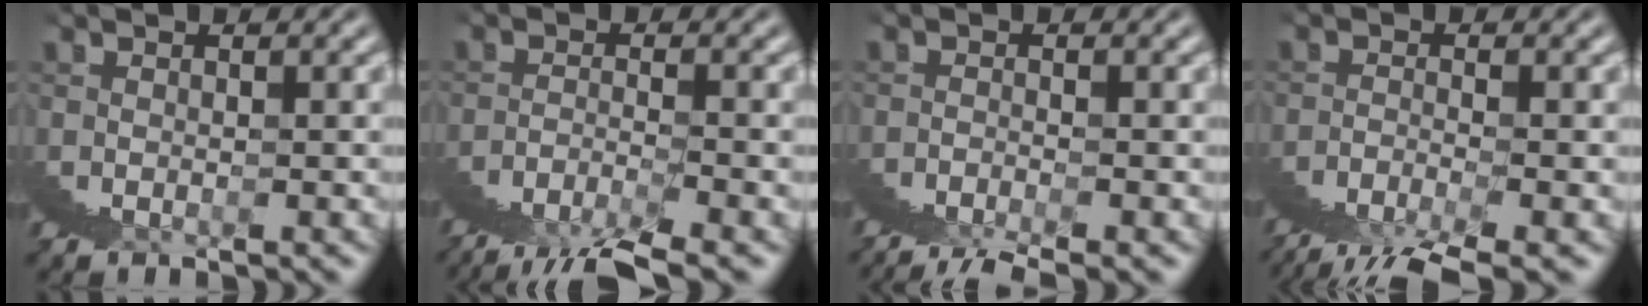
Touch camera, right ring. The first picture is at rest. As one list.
[{"total": 2.5, "force": [0.2, 0.8, 2.3], "torque": [-0.038, 0.021, -0.009]}, {"total": 1.2, "force": [0.4, -1.1, 0.2], "torque": [0.013, 0.024, -0.003]}, {"total": 1.5, "force": [0.5, 0.0, 1.4], "torque": [-0.021, 0.022, -0.003]}]